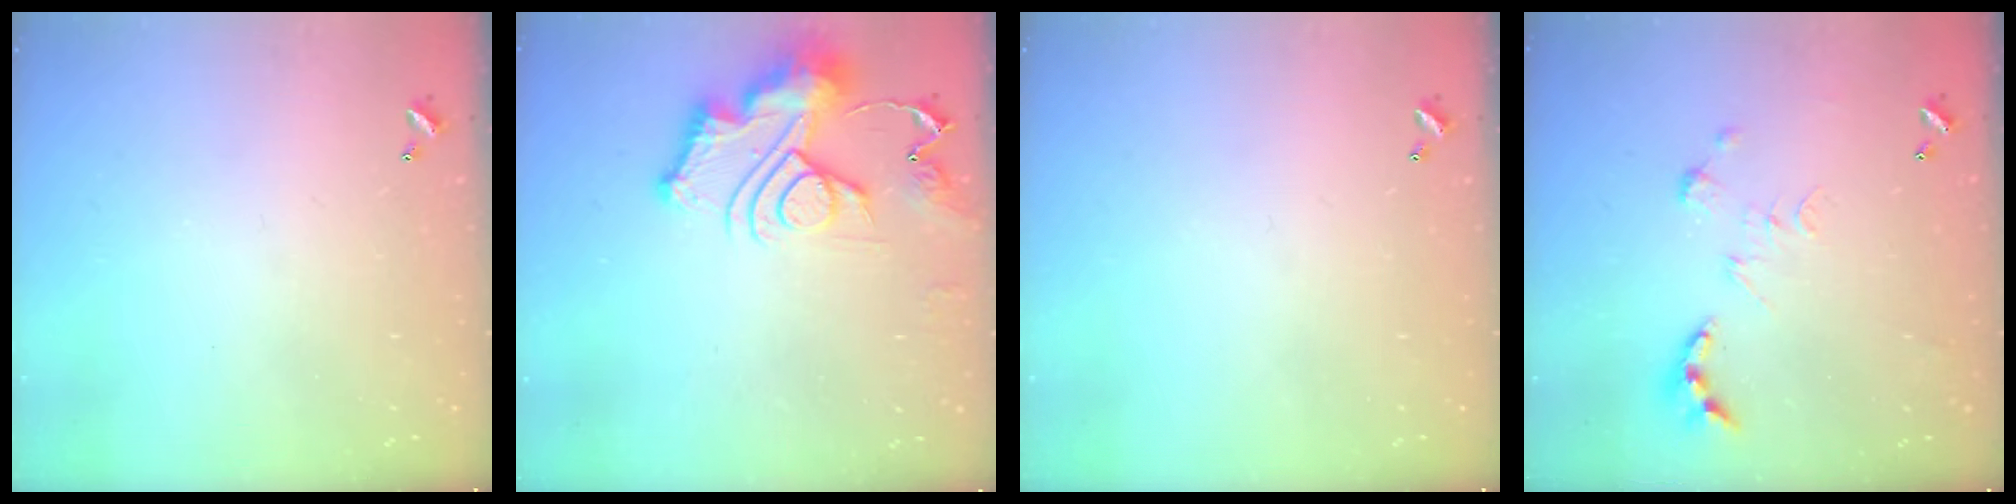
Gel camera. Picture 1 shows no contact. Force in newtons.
{"total": 15.2, "press": 15.2, "slide": 1.1}
{"total": 0.0}
{"total": 0.0}